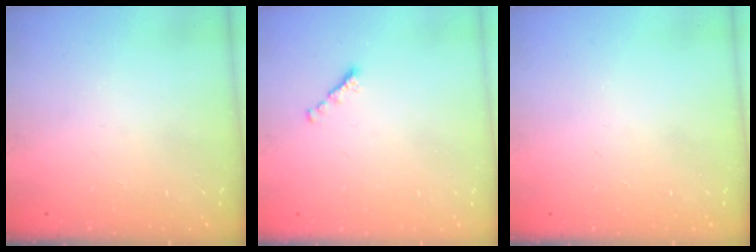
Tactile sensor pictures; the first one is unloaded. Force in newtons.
{"total": 1.5, "press": 1.4, "slide": 0.5}
{"total": 0.0}